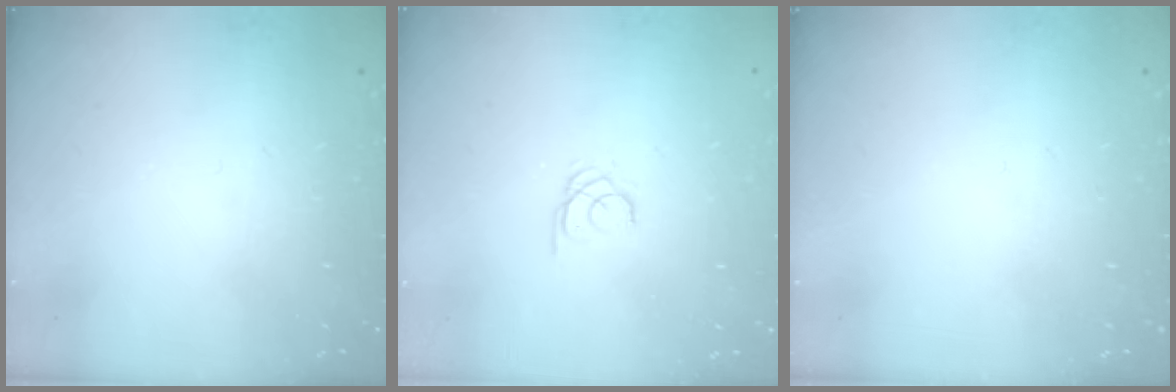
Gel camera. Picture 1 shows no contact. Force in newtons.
{"total": 1.3, "press": 1.3, "slide": 0.1}
{"total": 0.0}